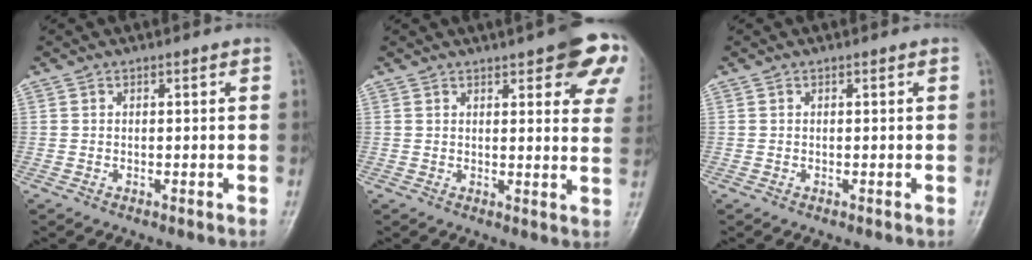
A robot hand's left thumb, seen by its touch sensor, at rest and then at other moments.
{"total": 15.4, "force": [8.5, 4.8, 11.9], "torque": [-0.122, -0.024, 0.094]}
{"total": 0.0}